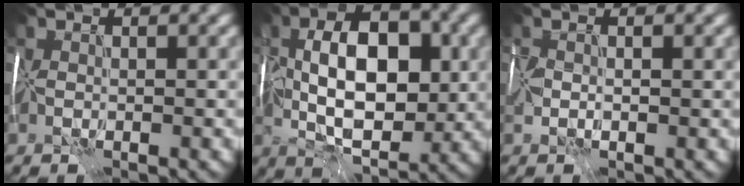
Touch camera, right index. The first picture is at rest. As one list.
[{"total": 9.4, "force": [-0.1, 4.5, 8.2], "torque": [-0.129, 0.007, -0.007]}, {"total": 2.1, "force": [-0.3, 1.2, 1.7], "torque": [-0.041, -0.010, -0.003]}]